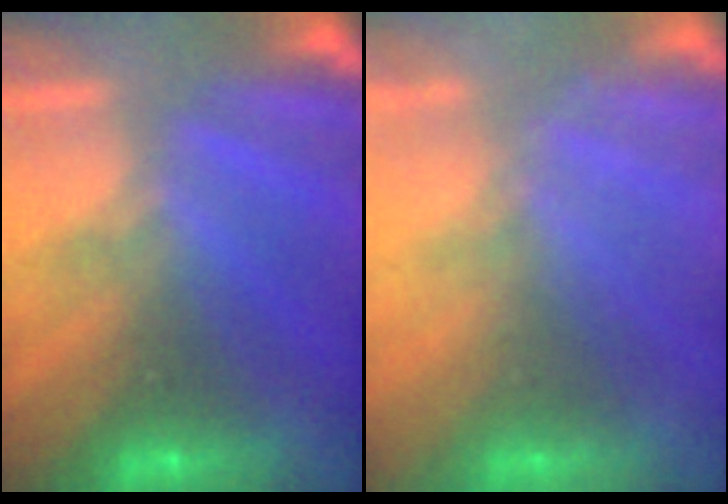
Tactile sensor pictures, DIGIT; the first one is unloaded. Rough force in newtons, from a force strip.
{"total": 2.4}